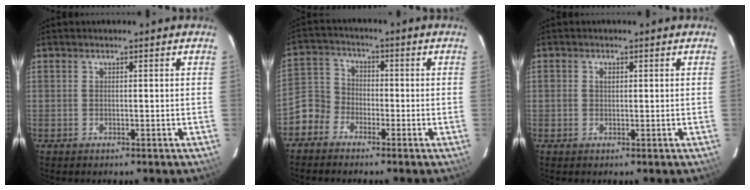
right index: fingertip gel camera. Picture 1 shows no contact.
{"total": 6.1, "force": [-3.7, 4.7, 0.9], "torque": [-0.021, 0.023, -0.088]}
{"total": 1.1, "force": [0.2, 0.9, 0.6], "torque": [-0.009, 0.004, 0.002]}